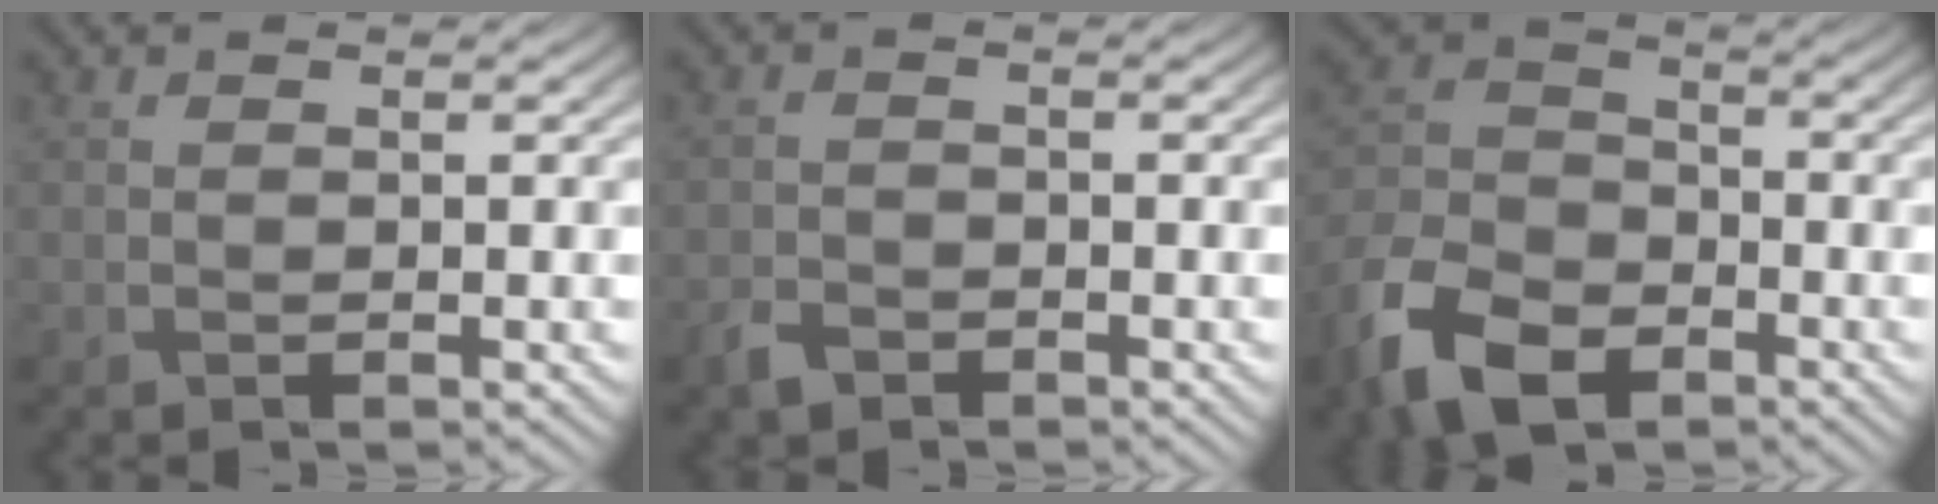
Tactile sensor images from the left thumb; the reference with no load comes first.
{"total": 2.0, "force": [-1.5, 1.0, 0.7], "torque": [-0.018, 0.001, -0.039]}
{"total": 11.8, "force": [-7.1, 6.9, 6.5], "torque": [-0.164, -0.023, -0.151]}